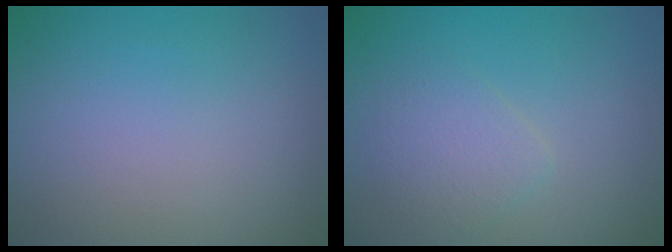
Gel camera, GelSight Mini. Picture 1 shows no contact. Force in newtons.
{"total": 2.3, "press": 2.3, "slide": 0.1}